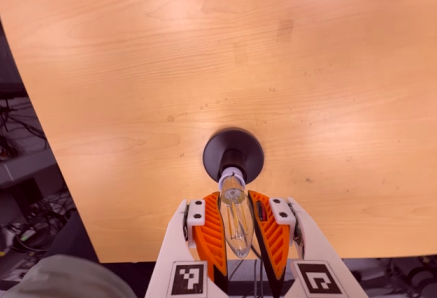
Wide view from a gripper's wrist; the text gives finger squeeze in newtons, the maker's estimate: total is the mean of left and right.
{"total": 19.3, "left": 20.2, "right": 18.5}